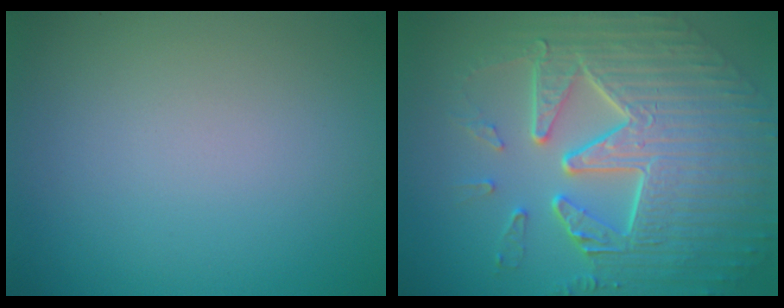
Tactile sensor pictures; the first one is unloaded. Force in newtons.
{"total": 10.3, "press": 7.0, "slide": 7.5}